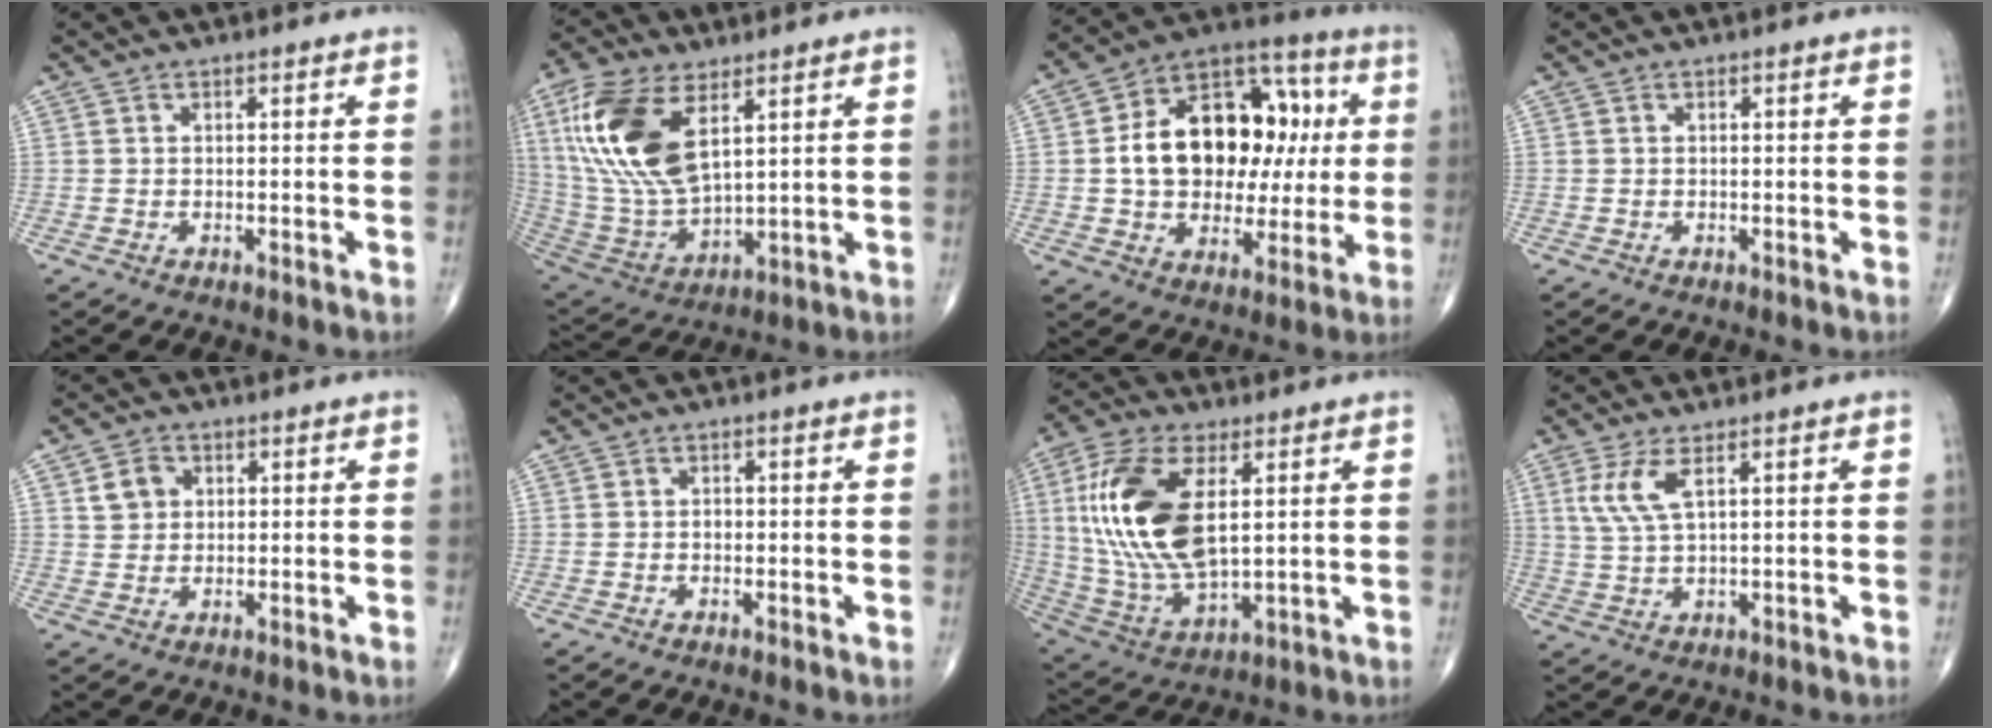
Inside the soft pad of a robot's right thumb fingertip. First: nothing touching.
{"total": 20.1, "force": [7.7, 9.7, 15.8], "torque": [-0.326, -0.026, 0.153]}
{"total": 23.1, "force": [2.4, 15.5, 16.9], "torque": [-0.232, 0.031, 0.043]}
{"total": 0.0}
{"total": 4.2, "force": [1.3, 3.6, 1.7], "torque": [-0.012, -0.002, 0.022]}
{"total": 0.9, "force": [-0.1, 0.7, 0.5], "torque": [-0.004, 0.003, -0.004]}
{"total": 20.4, "force": [4.2, 9.9, 17.3], "torque": [-0.358, -0.019, 0.083]}
{"total": 5.4, "force": [2.3, 1.5, 4.7], "torque": [-0.116, -0.005, 0.055]}